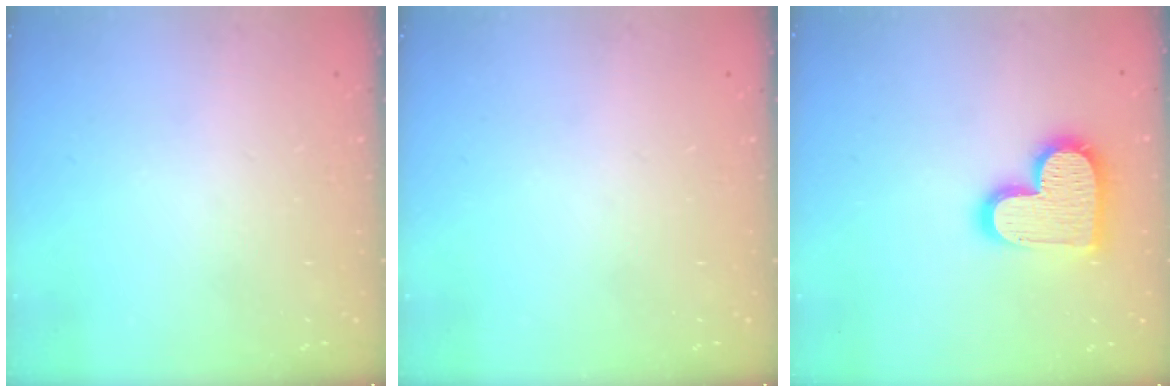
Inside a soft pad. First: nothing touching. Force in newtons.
{"total": 0.0}
{"total": 16.8, "press": 16.7, "slide": 1.2}